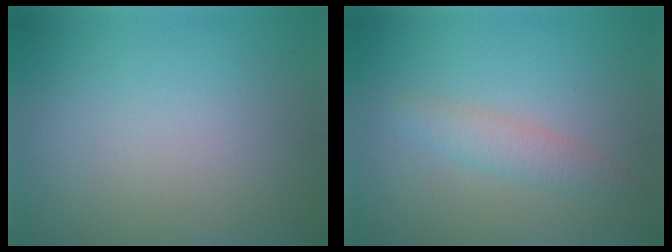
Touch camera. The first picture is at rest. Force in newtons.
{"total": 2.2, "press": 2.2, "slide": 0.1}